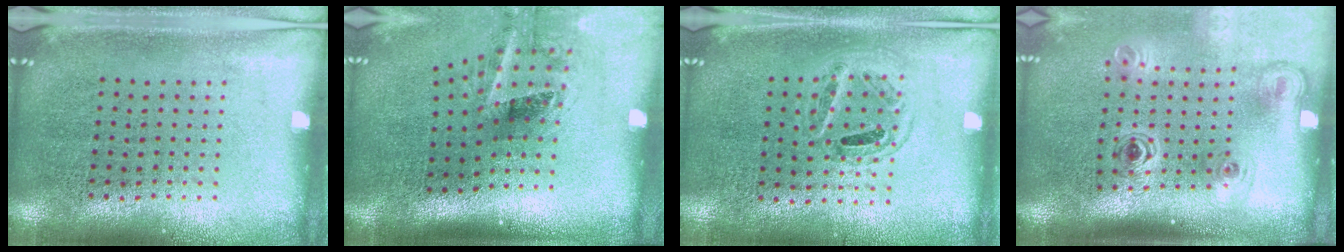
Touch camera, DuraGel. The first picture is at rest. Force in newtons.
{"total": 1.9, "press": 1.2, "slide": 1.5}
{"total": 1.1, "press": 1.0, "slide": 0.4}
{"total": 2.1, "press": 1.4, "slide": 1.6}